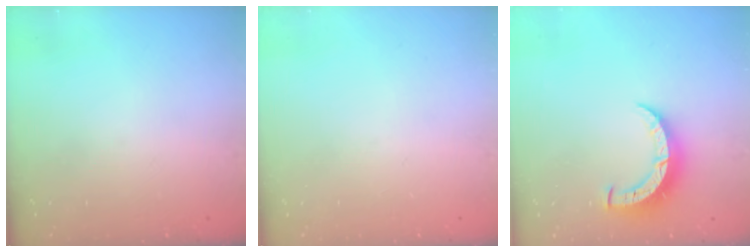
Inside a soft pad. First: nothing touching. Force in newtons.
{"total": 0.0}
{"total": 8.2, "press": 8.1, "slide": 1.0}